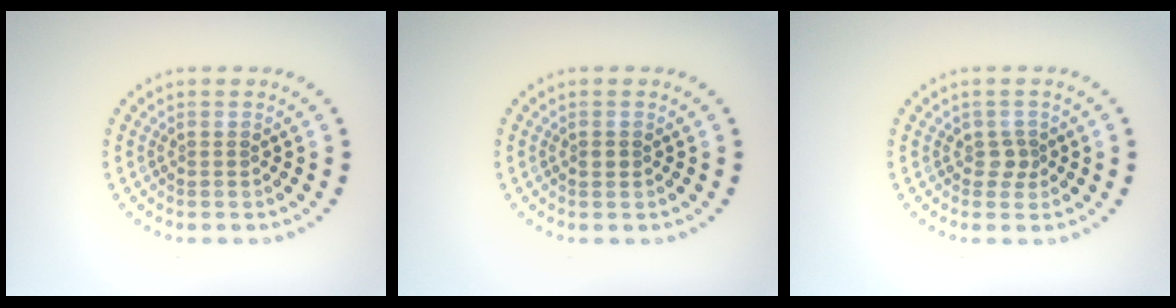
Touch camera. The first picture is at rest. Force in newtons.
{"total": 0.7, "press": 0.7, "slide": 0.1}
{"total": 1.3, "press": 1.1, "slide": 0.8}